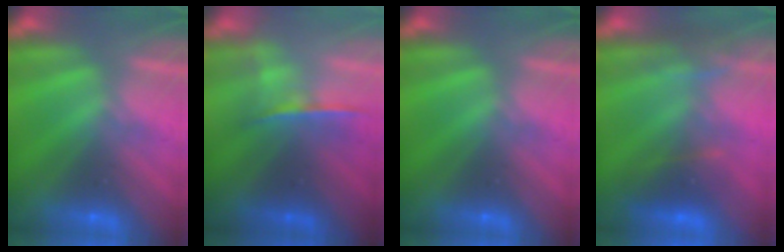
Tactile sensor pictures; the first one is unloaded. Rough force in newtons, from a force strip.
{"total": 1.8}
{"total": 0.0}
{"total": 3.4}